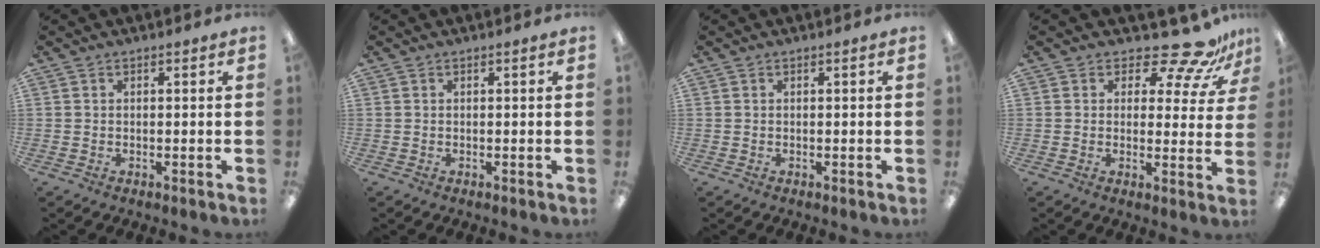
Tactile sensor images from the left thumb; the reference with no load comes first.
{"total": 0.0}
{"total": 0.0}
{"total": 12.2, "force": [9.6, 4.0, 6.4], "torque": [-0.091, -0.068, 0.165]}